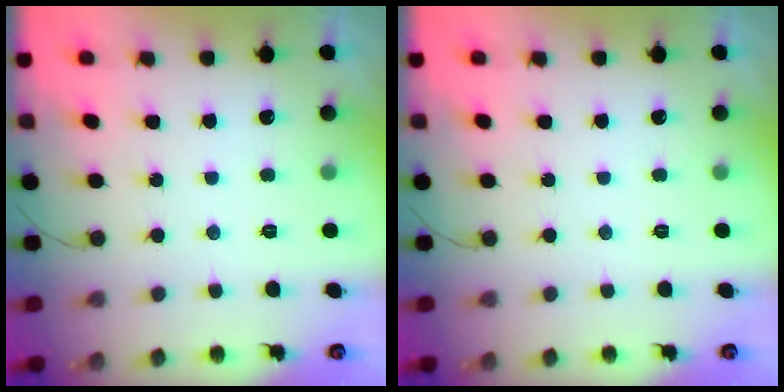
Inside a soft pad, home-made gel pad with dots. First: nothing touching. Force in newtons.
{"total": 0.0}